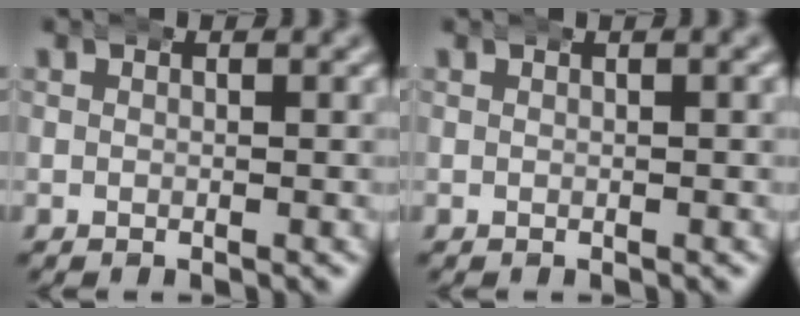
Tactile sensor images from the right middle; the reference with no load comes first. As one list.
[{"total": 0.7, "force": [0.3, 0.0, 0.6], "torque": [-0.002, 0.008, 0.002]}]